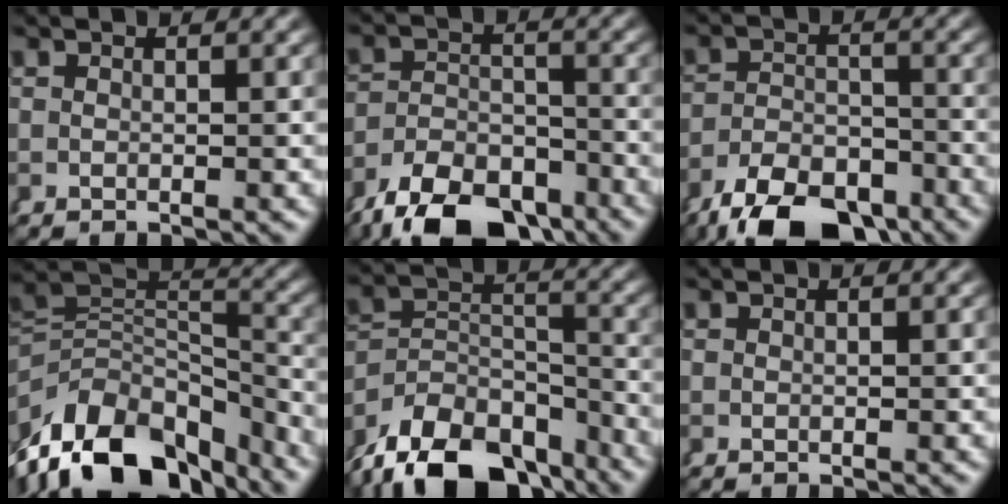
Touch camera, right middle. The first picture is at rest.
{"total": 9.5, "force": [-7.2, 4.6, 4.3], "torque": [-0.053, -0.023, -0.113]}
{"total": 8.1, "force": [-6.3, 3.5, 3.8], "torque": [-0.037, -0.016, -0.100]}
{"total": 13.9, "force": [-6.9, 9.1, 8.0], "torque": [-0.157, -0.049, -0.092]}
{"total": 12.3, "force": [-8.1, 7.2, 5.9], "torque": [-0.104, -0.043, -0.115]}
{"total": 0.0}